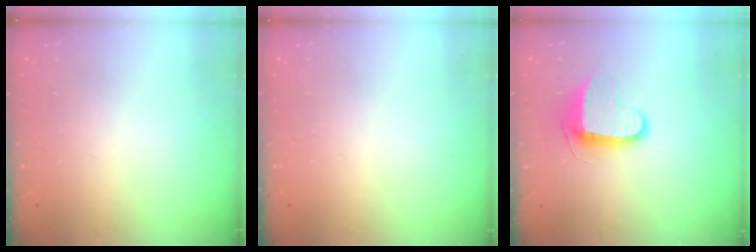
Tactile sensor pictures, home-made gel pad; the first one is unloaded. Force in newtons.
{"total": 0.0}
{"total": 8.9, "press": 8.9, "slide": 0.8}